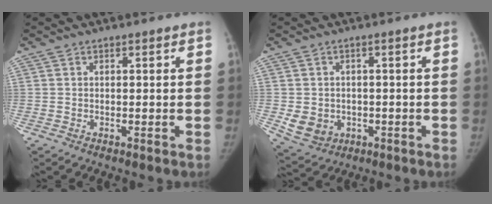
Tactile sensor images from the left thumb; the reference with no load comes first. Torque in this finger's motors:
{"motor_torque": [0.01, 0.03, 0.51, -0.51, 0.01]}